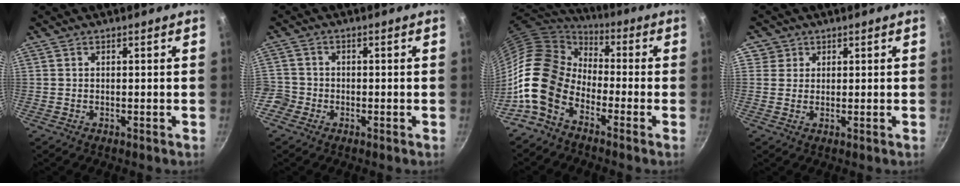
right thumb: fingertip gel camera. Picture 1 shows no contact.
{"total": 4.7, "force": [-2.3, 4.0, 1.0], "torque": [-0.019, 0.027, -0.046]}
{"total": 15.0, "force": [-6.3, 9.9, 9.2], "torque": [-0.151, 0.052, -0.155]}
{"total": 2.9, "force": [1.1, 2.6, 0.1], "torque": [0.027, 0.005, 0.012]}